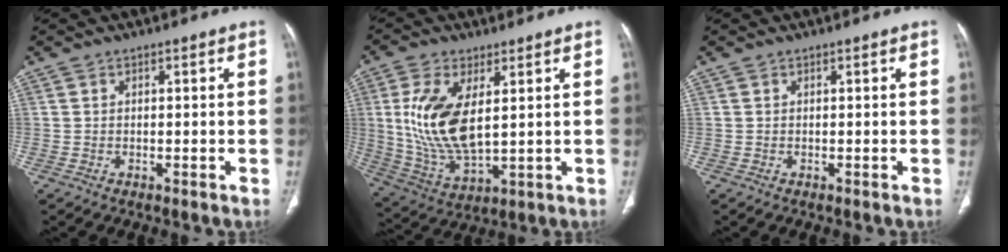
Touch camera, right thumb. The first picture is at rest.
{"total": 14.9, "force": [3.0, 7.1, 12.8], "torque": [-0.261, -0.018, 0.072]}
{"total": 0.0}